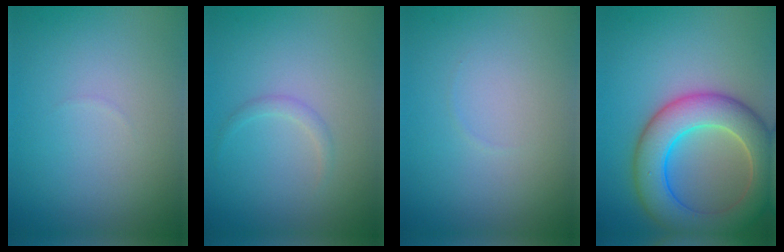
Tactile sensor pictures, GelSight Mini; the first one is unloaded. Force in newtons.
{"total": 0.9, "press": 0.9, "slide": 0.0}
{"total": 0.0}
{"total": 8.5, "press": 8.5, "slide": 0.3}